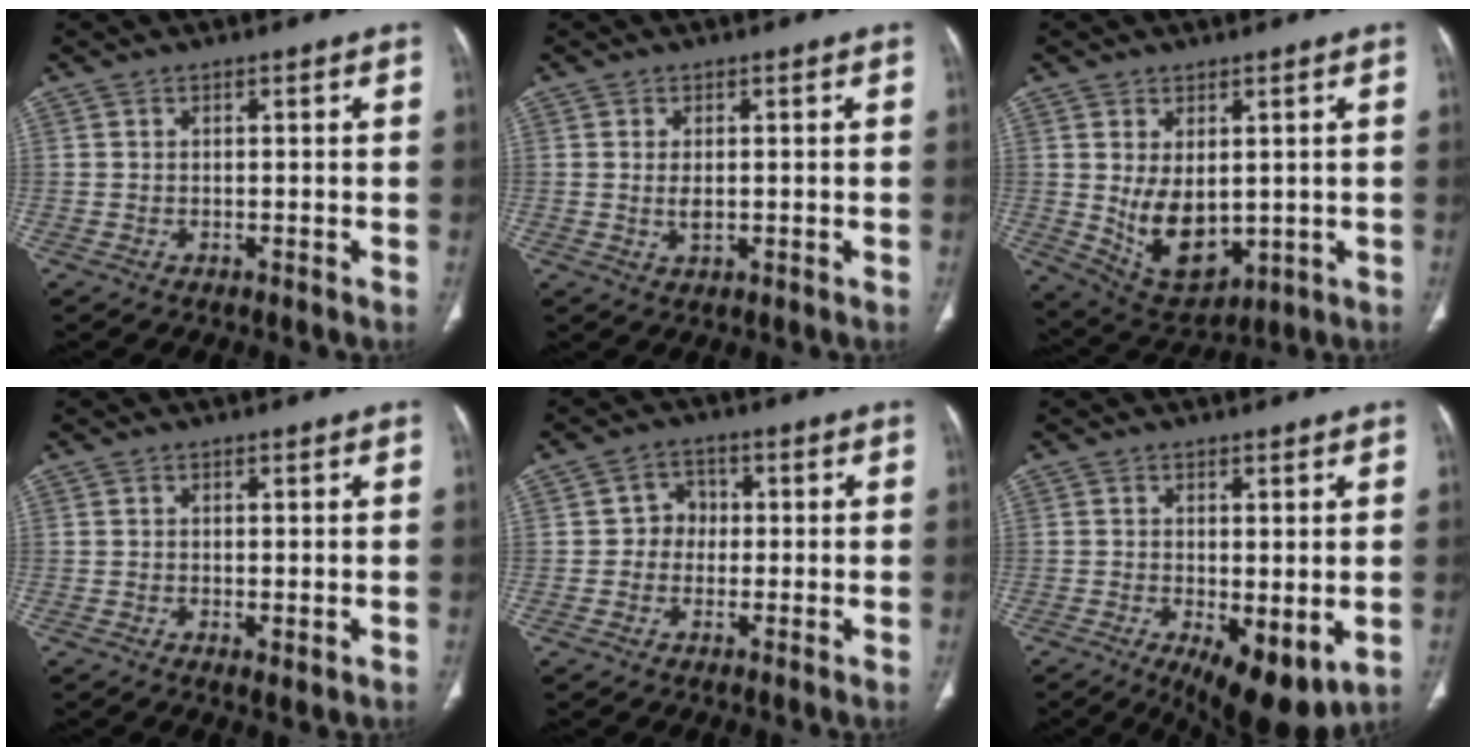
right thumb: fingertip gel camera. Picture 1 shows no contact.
{"total": 2.3, "force": [0.2, 1.2, 2.0], "torque": [-0.039, -0.006, 0.006]}
{"total": 11.1, "force": [0.0, 6.8, 8.8], "torque": [-0.123, -0.014, 0.033]}
{"total": 1.8, "force": [-0.4, 0.8, 1.6], "torque": [-0.030, -0.007, -0.001]}
{"total": 4.3, "force": [-0.1, 4.0, 1.7], "torque": [0.005, 0.012, -0.010]}
{"total": 10.5, "force": [-2.8, 4.4, 9.1], "torque": [-0.132, -0.021, -0.030]}